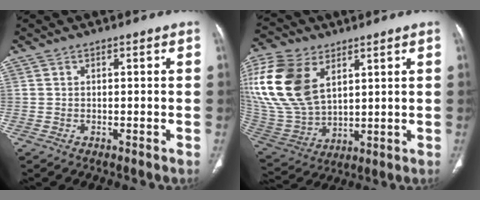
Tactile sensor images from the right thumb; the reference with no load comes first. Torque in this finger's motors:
{"motor_torque": [-1.11, 2.40, 2.03, 0.74, 0.61]}